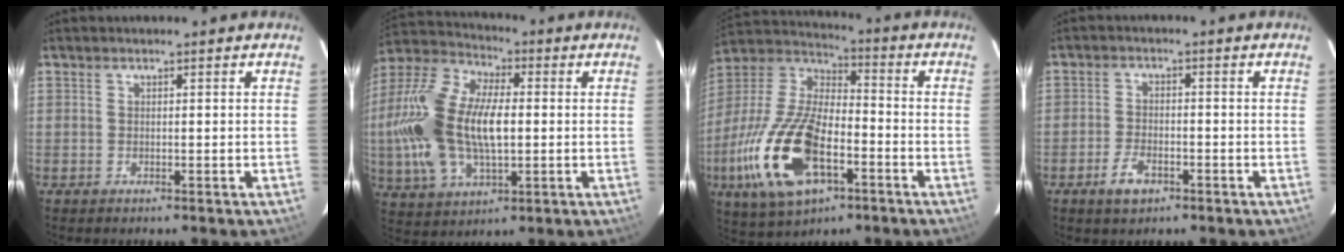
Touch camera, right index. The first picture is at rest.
{"total": 20.1, "force": [-0.5, 10.7, 17.1], "torque": [-0.362, 0.011, -0.008]}
{"total": 23.0, "force": [-8.7, 11.1, 18.2], "torque": [-0.398, -0.023, -0.156]}
{"total": 4.7, "force": [-2.8, 2.5, 2.9], "torque": [-0.068, -0.001, -0.049]}